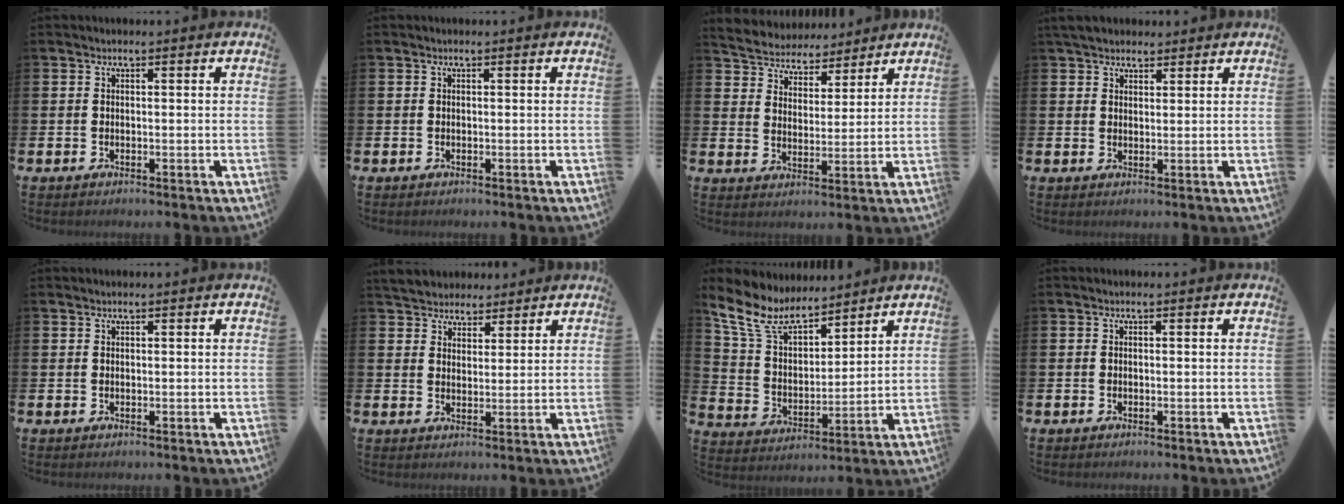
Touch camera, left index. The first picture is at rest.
{"total": 0.0}
{"total": 5.0, "force": [4.8, 1.6, -0.3], "torque": [-0.027, -0.037, 0.081]}
{"total": 3.7, "force": [3.3, 1.5, 0.7], "torque": [-0.013, -0.007, 0.061]}
{"total": 0.6, "force": [0.6, 0.1, 0.0], "torque": [0.002, 0.000, 0.011]}
{"total": 4.5, "force": [4.2, 1.5, -0.5], "torque": [-0.009, -0.018, 0.076]}
{"total": 9.5, "force": [8.2, 3.5, 3.4], "torque": [-0.109, -0.041, 0.149]}
{"total": 0.0}